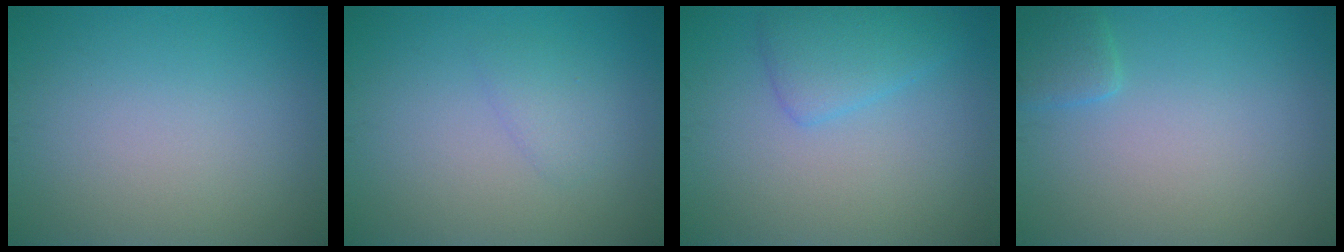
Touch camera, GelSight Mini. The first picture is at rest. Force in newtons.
{"total": 1.3, "press": 1.3, "slide": 0.1}
{"total": 2.8, "press": 2.8, "slide": 0.2}
{"total": 1.6, "press": 1.6, "slide": 0.1}